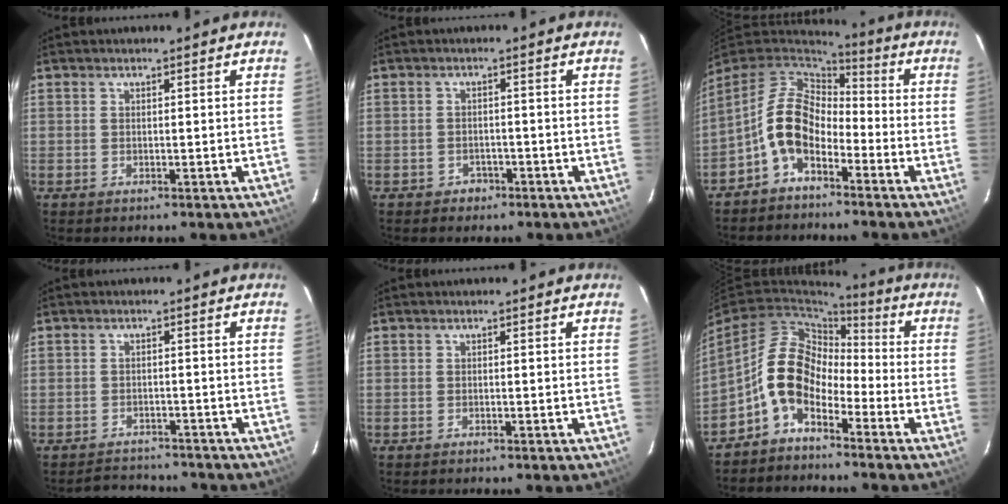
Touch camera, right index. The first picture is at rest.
{"total": 2.7, "force": [-1.6, 2.1, 0.3], "torque": [-0.012, 0.005, -0.021]}
{"total": 10.5, "force": [-4.6, 6.2, 7.1], "torque": [-0.145, 0.015, -0.095]}
{"total": 5.4, "force": [-4.8, 2.5, 0.6], "torque": [-0.014, 0.017, -0.070]}
{"total": 0.0}
{"total": 9.5, "force": [-4.8, 5.8, 5.7], "torque": [-0.109, 0.019, -0.102]}